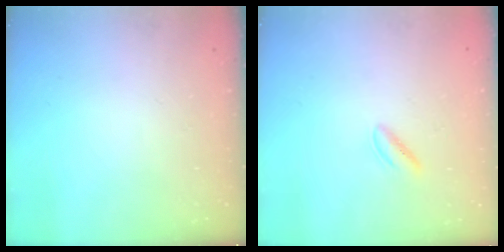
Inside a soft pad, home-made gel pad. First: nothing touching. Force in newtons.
{"total": 2.3, "press": 2.1, "slide": 0.9}